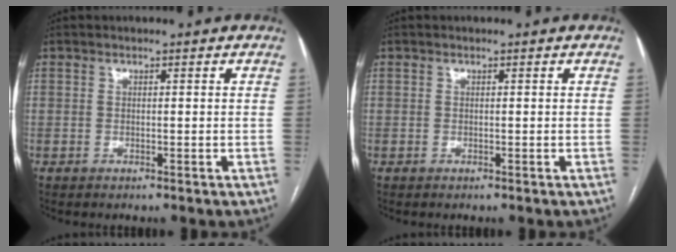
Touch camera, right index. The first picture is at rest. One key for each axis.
{"total": 0.0}